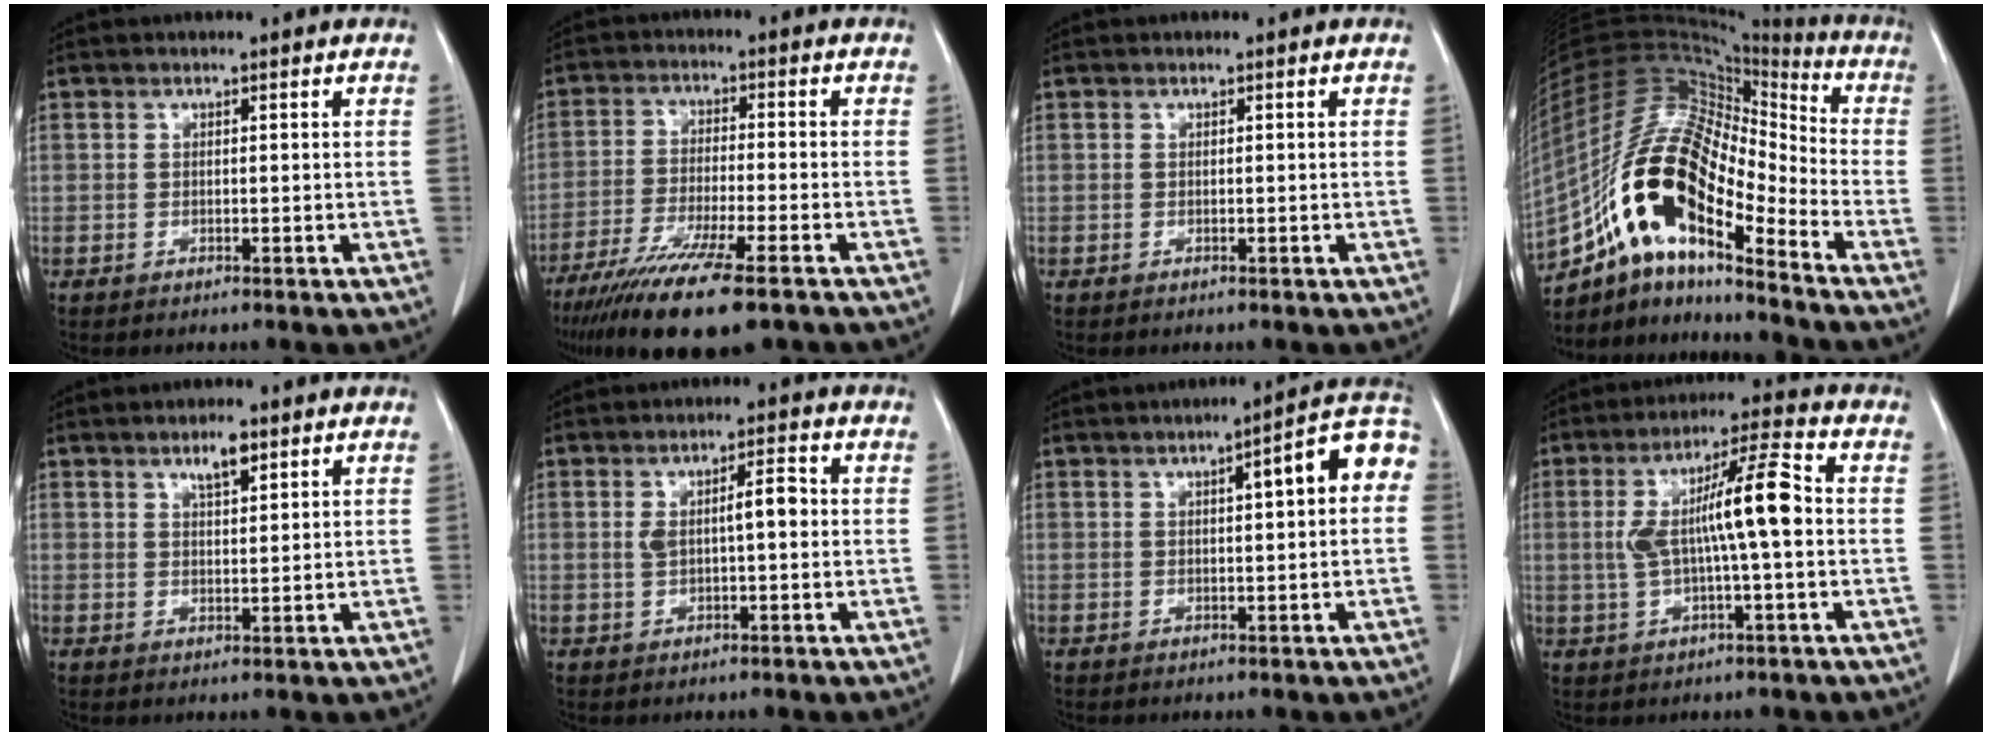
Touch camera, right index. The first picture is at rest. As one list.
[{"total": 14.8, "force": [-10.5, 1.5, 10.2], "torque": [-0.183, -0.042, -0.175]}, {"total": 0.0}, {"total": 20.1, "force": [-11.3, 6.1, 15.5], "torque": [-0.311, 0.022, -0.200]}, {"total": 3.2, "force": [2.1, 0.8, 2.3], "torque": [-0.043, 0.000, 0.037]}, {"total": 4.7, "force": [0.5, 1.1, 4.5], "torque": [-0.074, 0.017, 0.013]}, {"total": 8.8, "force": [1.9, 1.5, 8.4], "torque": [-0.110, 0.029, 0.017]}, {"total": 10.6, "force": [0.3, 1.1, 10.6], "torque": [-0.190, 0.024, 0.006]}]